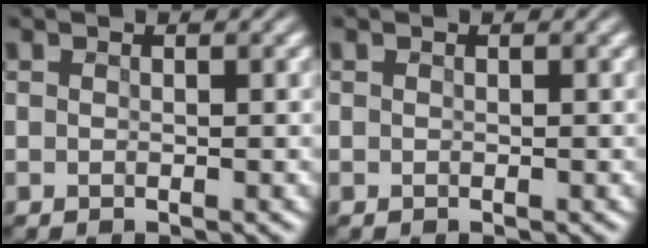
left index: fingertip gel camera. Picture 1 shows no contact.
{"total": 0.0}